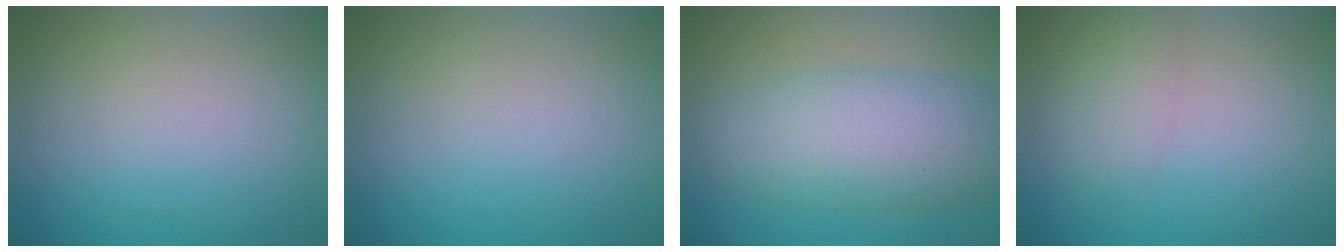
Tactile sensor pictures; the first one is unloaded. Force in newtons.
{"total": 0.0}
{"total": 7.4, "press": 7.4, "slide": 0.1}
{"total": 2.3, "press": 2.3, "slide": 0.1}